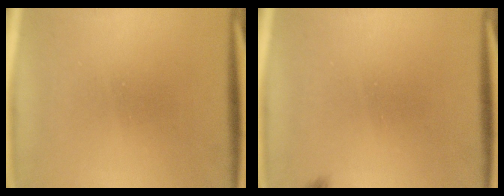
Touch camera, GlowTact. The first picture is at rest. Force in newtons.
{"total": 0.9}